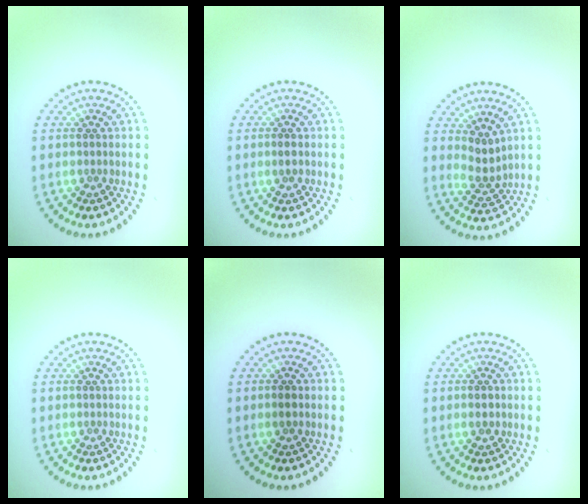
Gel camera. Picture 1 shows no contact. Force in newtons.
{"total": 0.8, "press": 0.8, "slide": 0.1}
{"total": 2.1, "press": 1.5, "slide": 1.5}
{"total": 0.0}
{"total": 0.7, "press": 0.7, "slide": 0.1}
{"total": 1.2, "press": 1.2, "slide": 0.2}